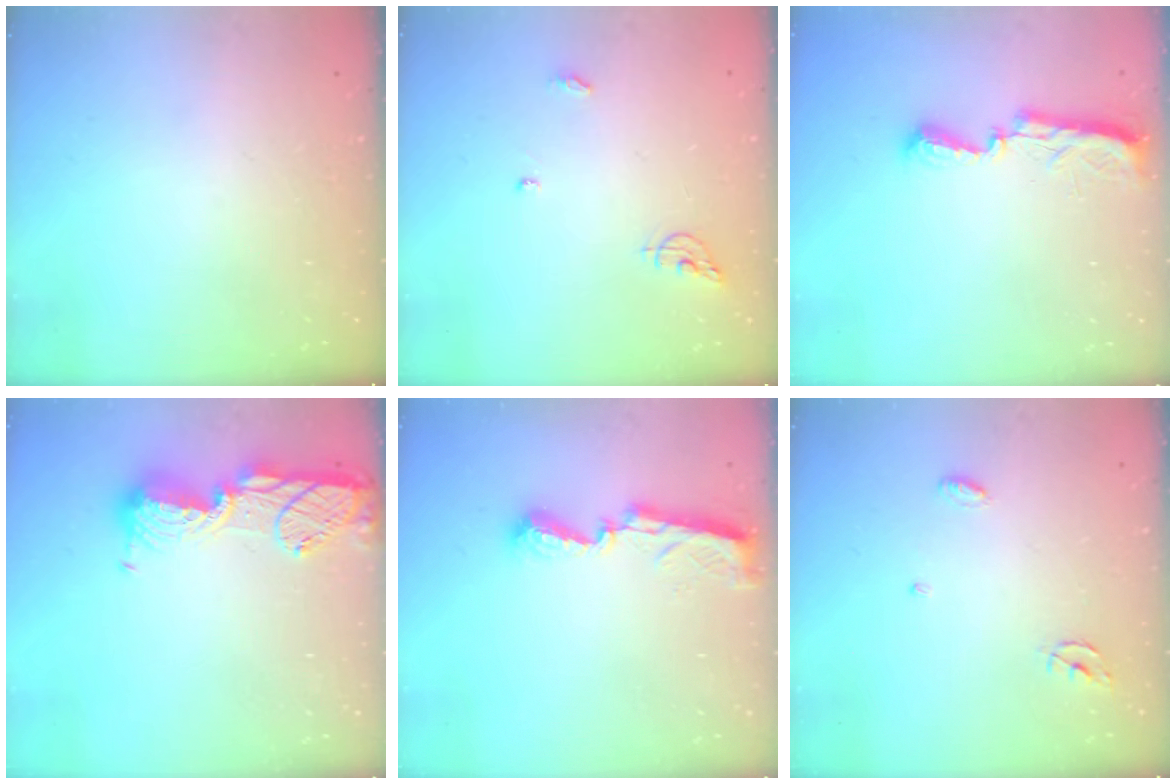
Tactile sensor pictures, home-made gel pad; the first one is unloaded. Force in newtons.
{"total": 6.5, "press": 6.5, "slide": 0.5}
{"total": 7.7, "press": 7.6, "slide": 0.7}
{"total": 16.3, "press": 15.3, "slide": 5.7}
{"total": 8.6, "press": 8.6, "slide": 0.4}
{"total": 3.9, "press": 3.9, "slide": 0.2}